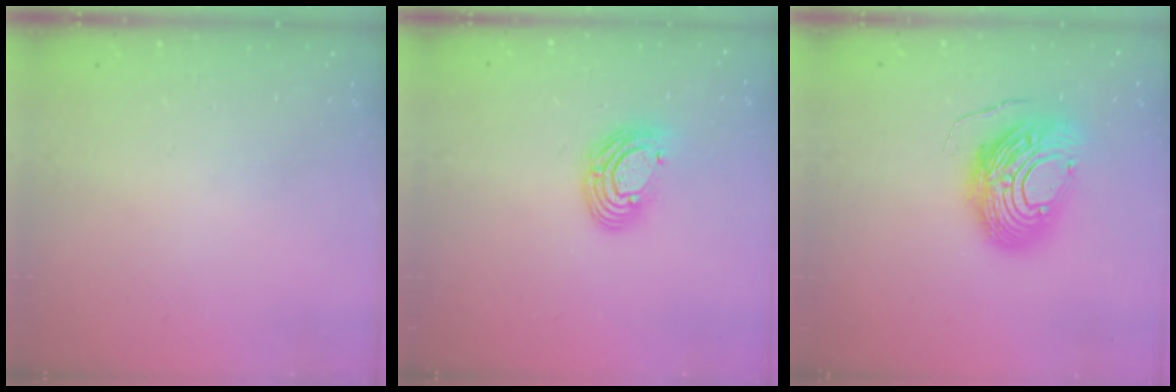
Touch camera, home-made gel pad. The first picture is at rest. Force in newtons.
{"total": 9.5, "press": 9.4, "slide": 1.7}
{"total": 16.1, "press": 16.0, "slide": 1.6}